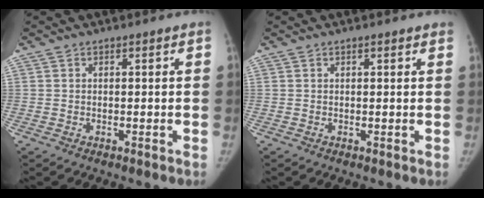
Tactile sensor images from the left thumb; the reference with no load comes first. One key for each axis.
{"total": 1.3, "fx": 1.0, "fy": 0.3, "fz": 0.7, "tx": -0.006, "ty": 0.002, "tz": 0.011}